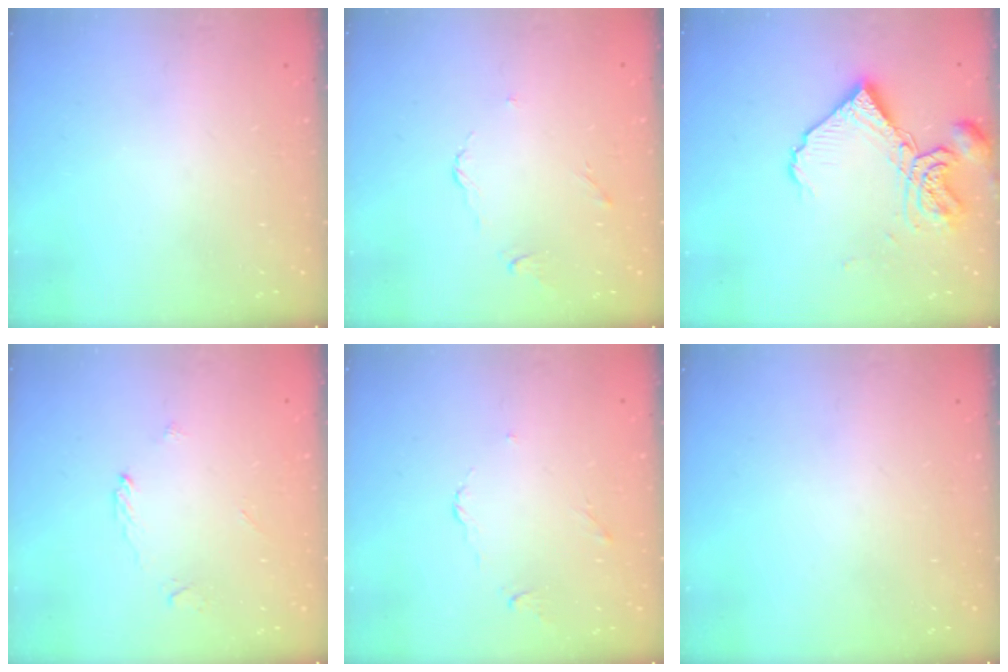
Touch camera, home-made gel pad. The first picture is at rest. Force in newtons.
{"total": 3.4, "press": 3.3, "slide": 0.6}
{"total": 13.7, "press": 13.6, "slide": 1.7}
{"total": 2.2, "press": 2.2, "slide": 0.3}
{"total": 2.6, "press": 2.5, "slide": 0.6}
{"total": 0.0}